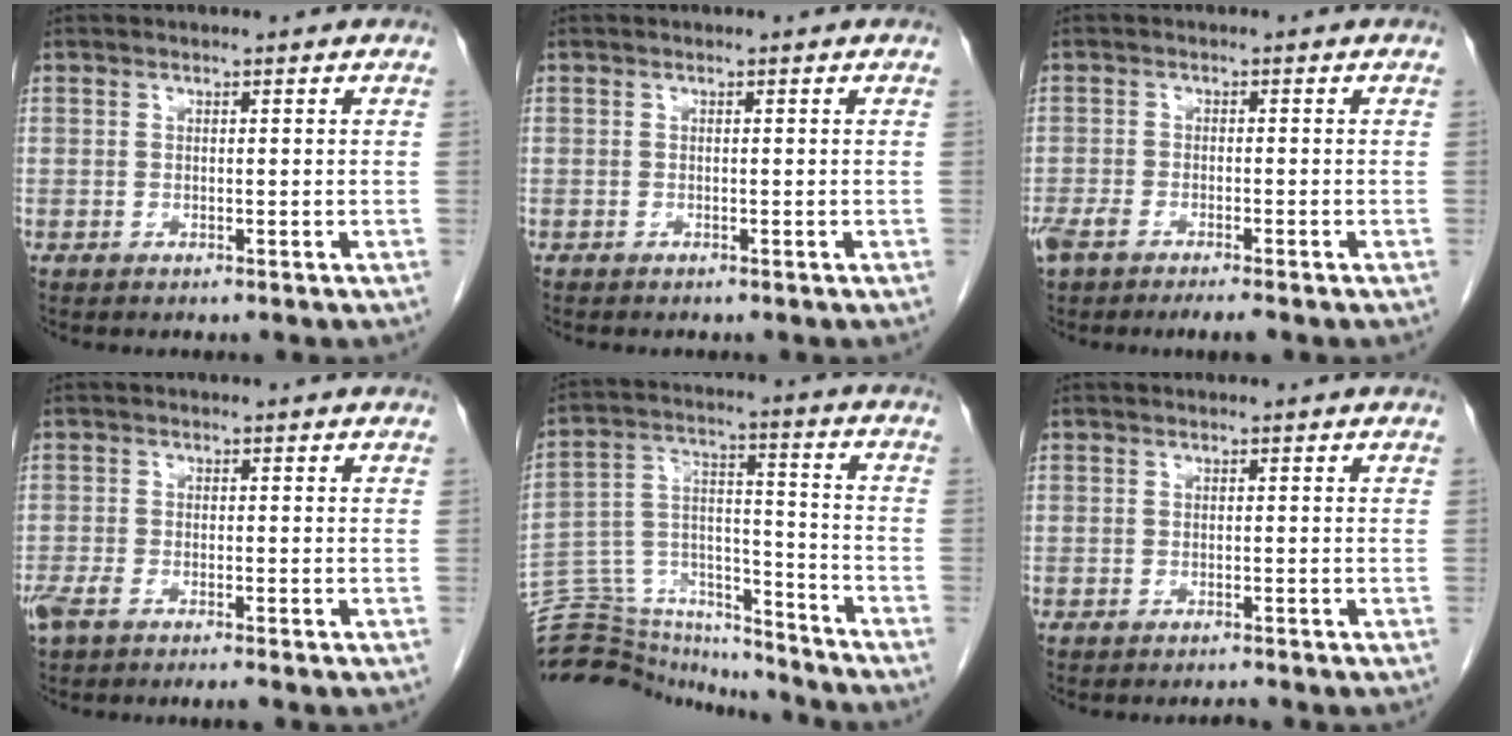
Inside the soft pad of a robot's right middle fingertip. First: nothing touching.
{"total": 0.0}
{"total": 5.5, "force": [-4.1, 1.0, 3.5], "torque": [-0.062, -0.007, -0.068]}
{"total": 4.2, "force": [-3.1, 0.7, 2.7], "torque": [-0.049, -0.008, -0.055]}
{"total": 19.3, "force": [-18.7, 3.9, 3.3], "torque": [-0.075, 0.045, -0.293]}
{"total": 0.6, "force": [-0.6, -0.1, 0.1], "torque": [-0.005, -0.004, -0.008]}